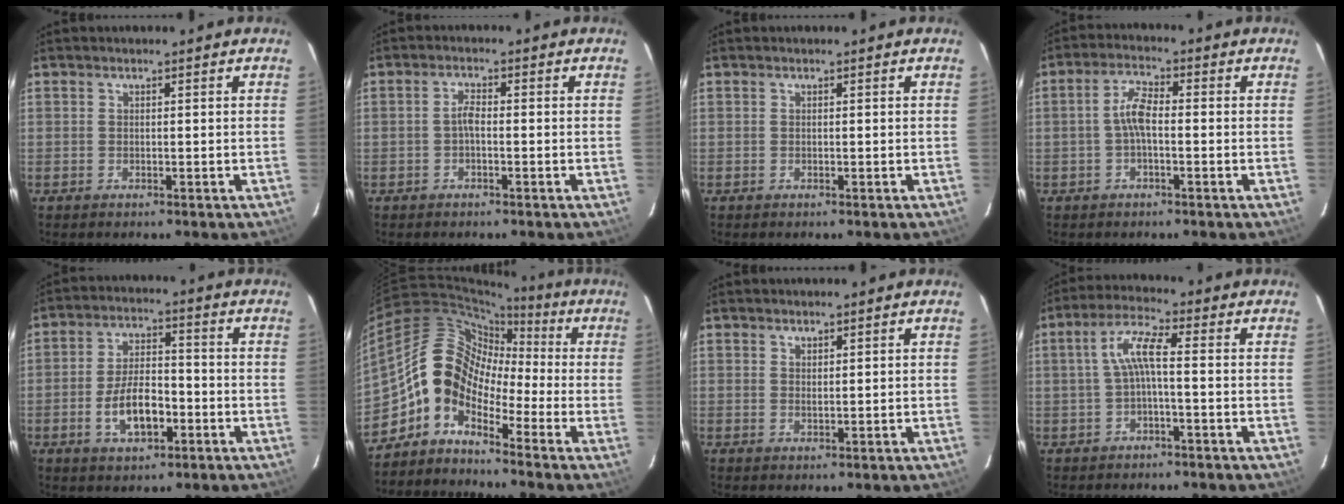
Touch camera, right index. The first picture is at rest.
{"total": 1.9, "force": [-0.6, 0.6, 1.6], "torque": [-0.034, 0.007, -0.014]}
{"total": 0.0}
{"total": 4.3, "force": [-0.9, 1.5, 4.0], "torque": [-0.084, 0.015, -0.018]}
{"total": 8.8, "force": [-3.2, 4.1, 7.1], "torque": [-0.140, 0.009, -0.047]}
{"total": 8.8, "force": [-3.9, 6.3, 4.9], "torque": [-0.072, 0.030, -0.099]}
{"total": 1.1, "force": [1.0, 0.4, 0.4], "torque": [-0.006, 0.000, 0.018]}
{"total": 5.3, "force": [-0.7, 0.8, 5.2], "torque": [-0.111, 0.013, -0.011]}